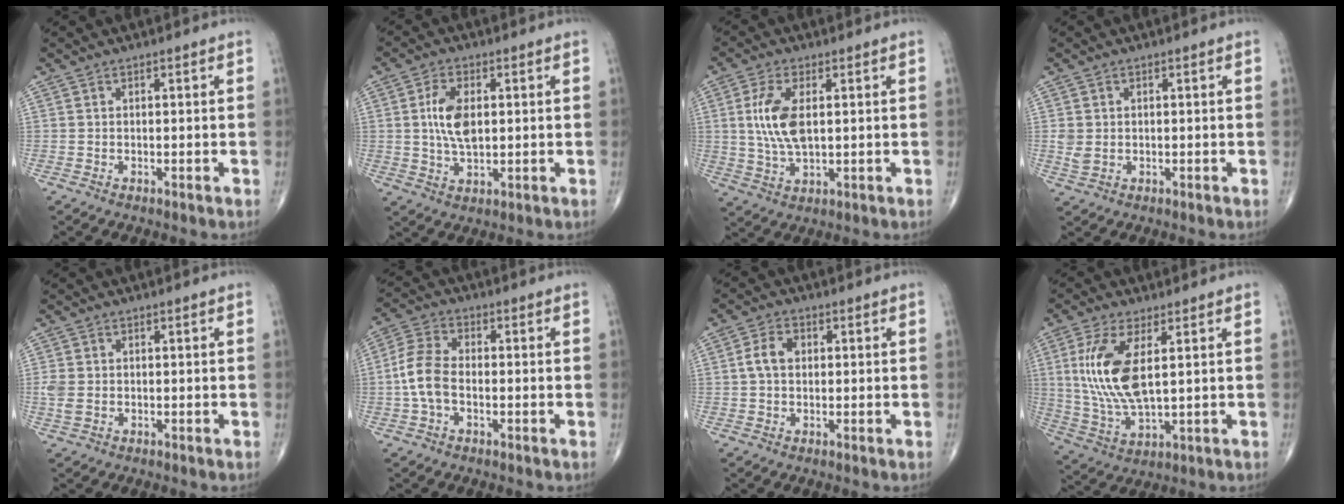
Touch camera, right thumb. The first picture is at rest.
{"total": 7.6, "force": [1.0, 4.0, 6.4], "torque": [-0.122, -0.002, 0.018]}
{"total": 8.8, "force": [1.4, 4.1, 7.6], "torque": [-0.163, -0.007, 0.029]}
{"total": 2.8, "force": [0.0, 2.2, 1.8], "torque": [-0.038, 0.003, 0.006]}
{"total": 3.1, "force": [-0.3, 2.2, 2.1], "torque": [-0.056, 0.004, -0.005]}
{"total": 7.7, "force": [-1.2, 4.6, 6.1], "torque": [-0.137, 0.023, -0.030]}
{"total": 4.4, "force": [0.5, 3.1, 3.1], "torque": [-0.061, 0.012, 0.005]}
{"total": 13.1, "force": [2.8, 5.2, 11.7], "torque": [-0.255, -0.014, 0.063]}